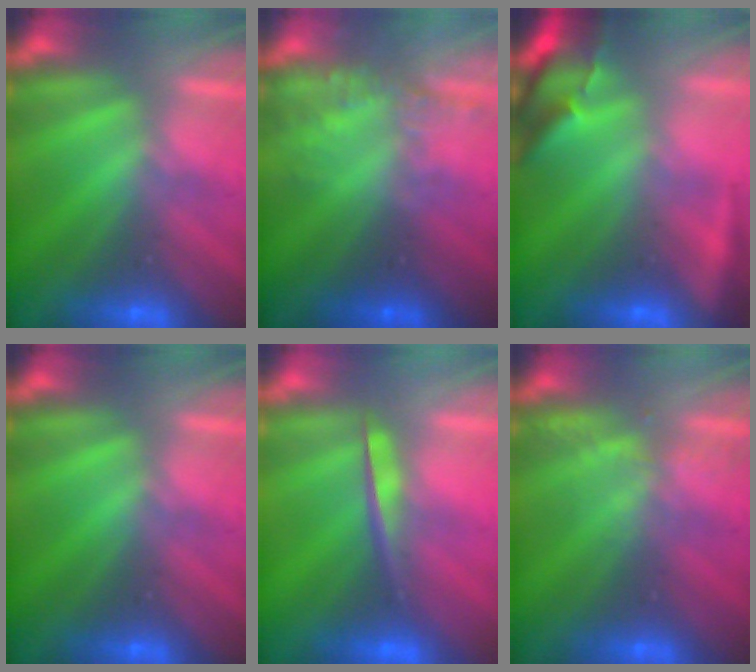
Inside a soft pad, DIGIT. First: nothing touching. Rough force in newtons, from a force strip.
{"total": 2.2}
{"total": 5.7}
{"total": 0.0}
{"total": 4.6}
{"total": 2.2}